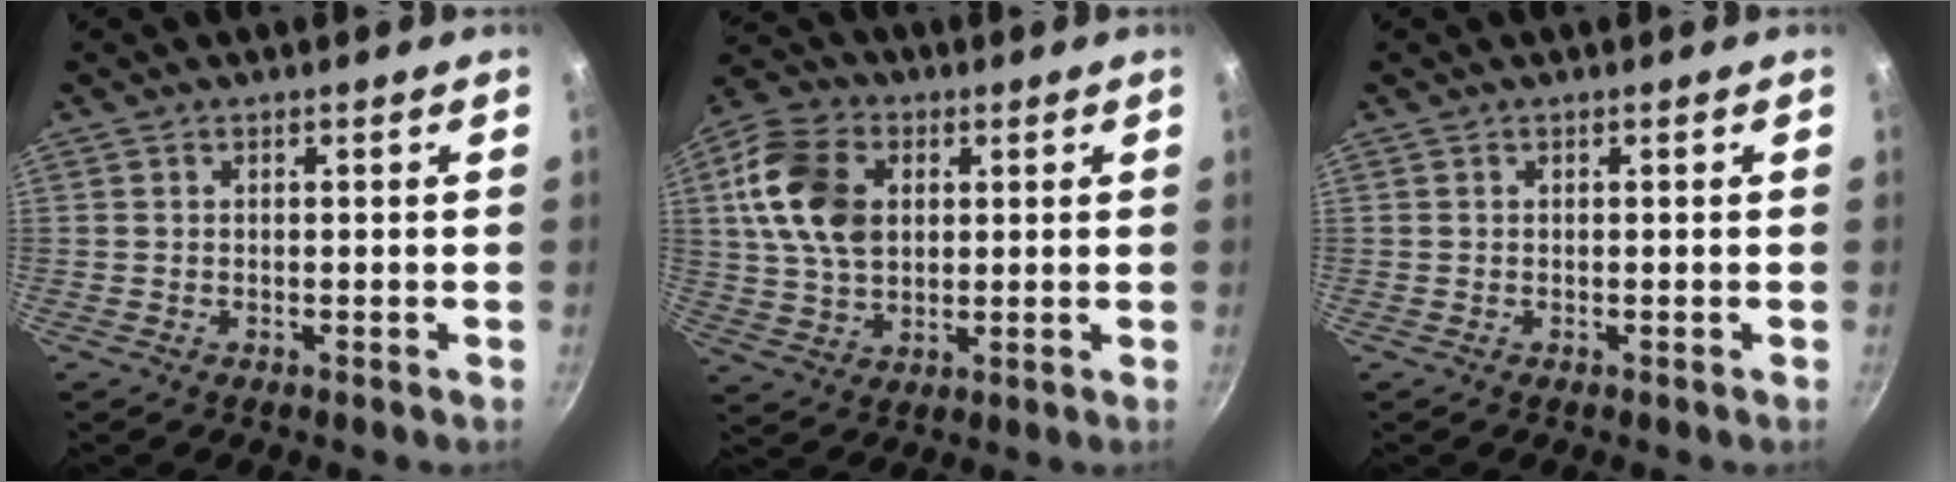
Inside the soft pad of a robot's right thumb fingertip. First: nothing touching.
{"total": 14.1, "force": [3.0, 9.9, 9.7], "torque": [-0.165, 0.003, 0.050]}
{"total": 0.0}